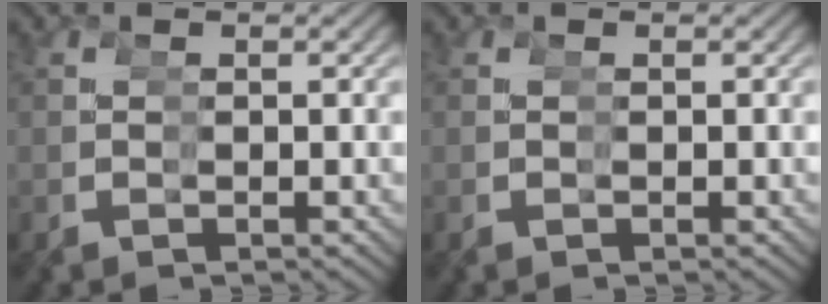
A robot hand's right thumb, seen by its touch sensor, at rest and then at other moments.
{"total": 0.0}